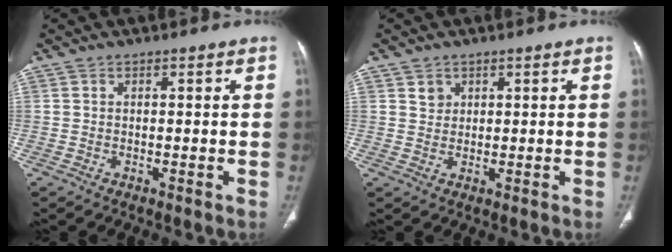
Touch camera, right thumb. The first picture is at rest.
{"total": 2.0, "force": [1.1, 1.6, 0.4], "torque": [0.006, -0.008, 0.018]}